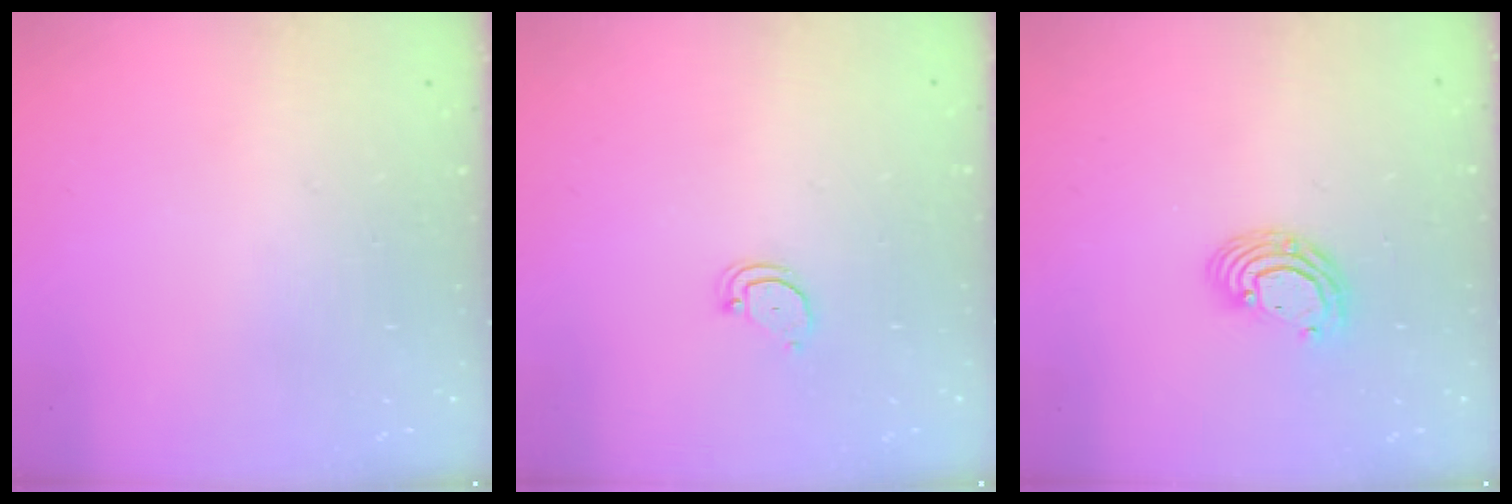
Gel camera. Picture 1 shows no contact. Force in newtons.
{"total": 2.4, "press": 2.4, "slide": 0.2}
{"total": 6.7, "press": 6.6, "slide": 0.7}